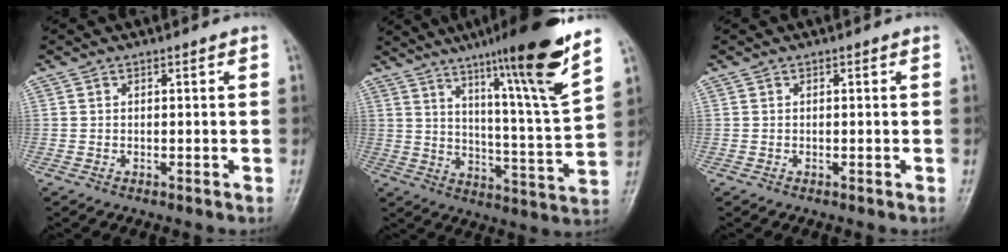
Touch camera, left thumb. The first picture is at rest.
{"total": 19.6, "force": [12.5, 0.6, 15.0], "torque": [-0.205, -0.065, 0.192]}
{"total": 0.0}